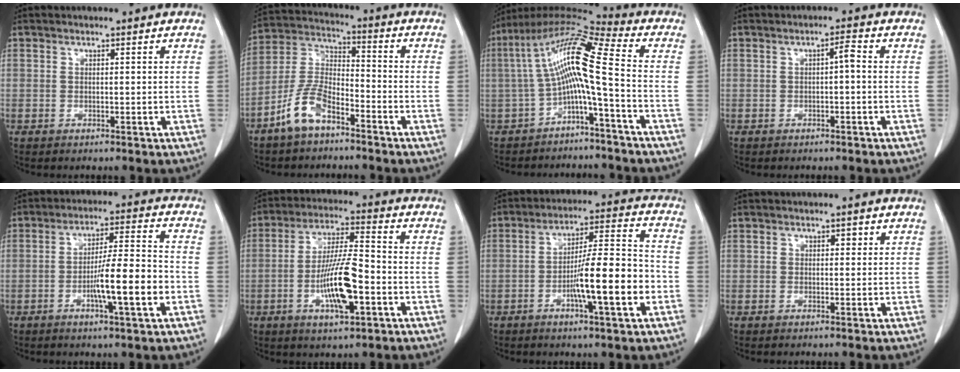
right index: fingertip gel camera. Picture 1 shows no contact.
{"total": 9.8, "force": [-6.1, 4.0, 6.5], "torque": [-0.154, 0.007, -0.124]}
{"total": 12.5, "force": [-2.1, 0.9, 12.2], "torque": [-0.231, 0.044, -0.043]}
{"total": 2.2, "force": [0.0, 0.6, 2.1], "torque": [-0.039, 0.011, 0.002]}
{"total": 11.3, "force": [-3.3, 1.0, 10.8], "torque": [-0.179, 0.005, -0.053]}
{"total": 12.0, "force": [-3.5, 2.7, 11.2], "torque": [-0.215, 0.000, -0.057]}
{"total": 13.8, "force": [-4.0, 1.5, 13.1], "torque": [-0.215, 0.011, -0.063]}
{"total": 1.7, "force": [0.5, 1.2, 1.2], "torque": [-0.027, 0.015, 0.009]}